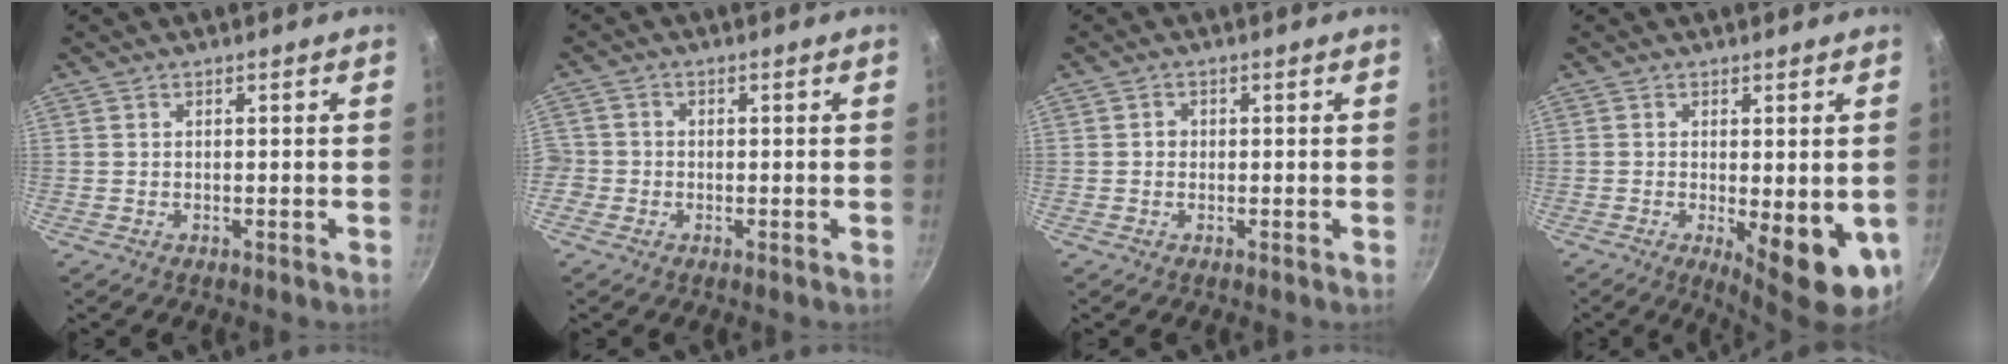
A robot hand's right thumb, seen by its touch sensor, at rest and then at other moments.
{"total": 2.7, "force": [-1.1, 2.4, 0.6], "torque": [-0.005, 0.012, -0.026]}
{"total": 1.3, "force": [-0.1, 1.2, 0.5], "torque": [-0.004, 0.004, -0.003]}
{"total": 11.1, "force": [-2.3, 3.8, 10.2], "torque": [-0.115, -0.009, -0.018]}